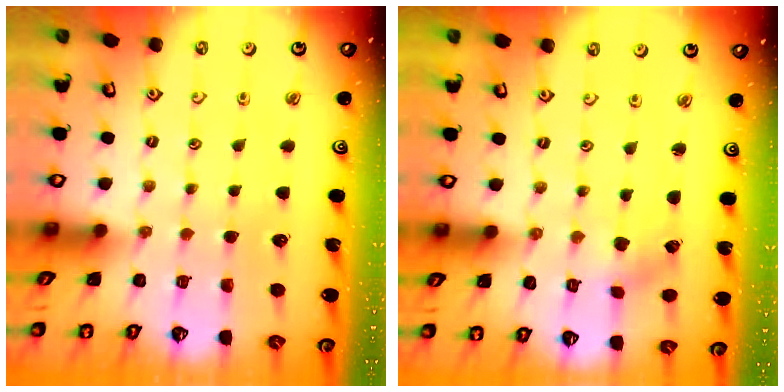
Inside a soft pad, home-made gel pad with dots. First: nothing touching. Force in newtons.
{"total": 0.6, "press": 0.6, "slide": 0.1}